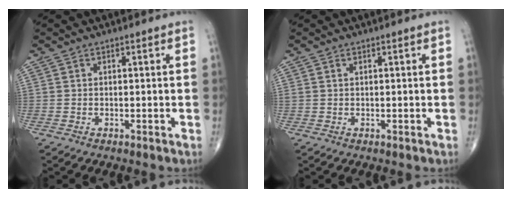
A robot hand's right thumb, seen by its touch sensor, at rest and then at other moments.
{"total": 0.5, "force": [0.3, 0.3, 0.3], "torque": [-0.006, 0.007, 0.008]}